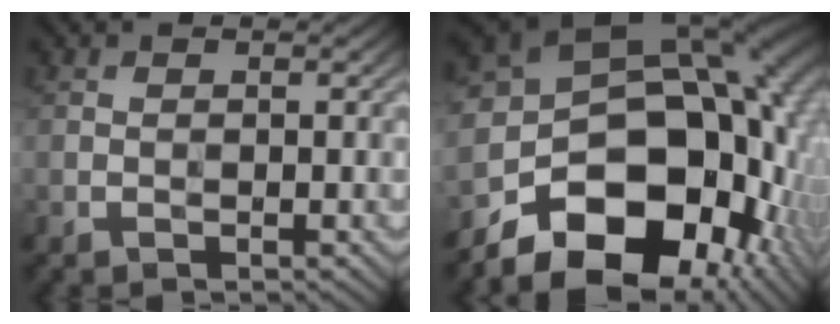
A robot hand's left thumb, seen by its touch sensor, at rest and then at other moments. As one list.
[{"total": 20.2, "force": [-6.4, 13.8, 13.3], "torque": [-0.217, -0.052, -0.070]}]